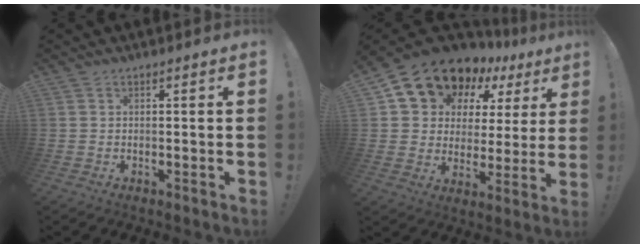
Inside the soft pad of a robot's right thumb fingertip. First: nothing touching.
{"total": 14.2, "force": [10.9, 8.0, 4.1], "torque": [-0.073, -0.088, 0.209]}